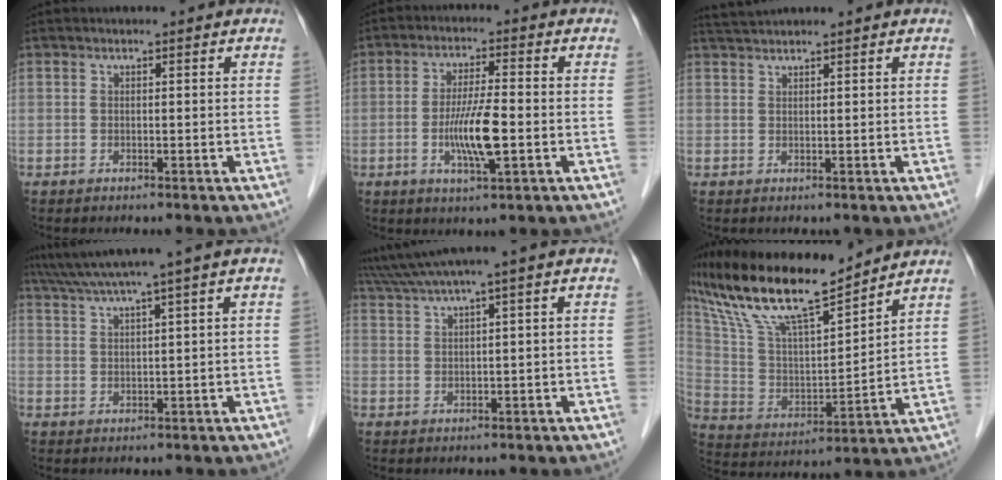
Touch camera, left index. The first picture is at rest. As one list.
[{"total": 7.5, "force": [-1.8, 0.7, 7.2], "torque": [-0.139, -0.008, -0.037]}, {"total": 2.2, "force": [2.1, -0.5, 0.3], "torque": [-0.007, 0.016, 0.045]}, {"total": 6.9, "force": [5.1, -1.7, 4.4], "torque": [-0.076, 0.027, 0.089]}, {"total": 5.1, "force": [3.7, -1.4, 3.3], "torque": [-0.075, 0.022, 0.076]}, {"total": 19.1, "force": [15.3, 2.9, 11.0], "torque": [-0.211, 0.015, 0.285]}]